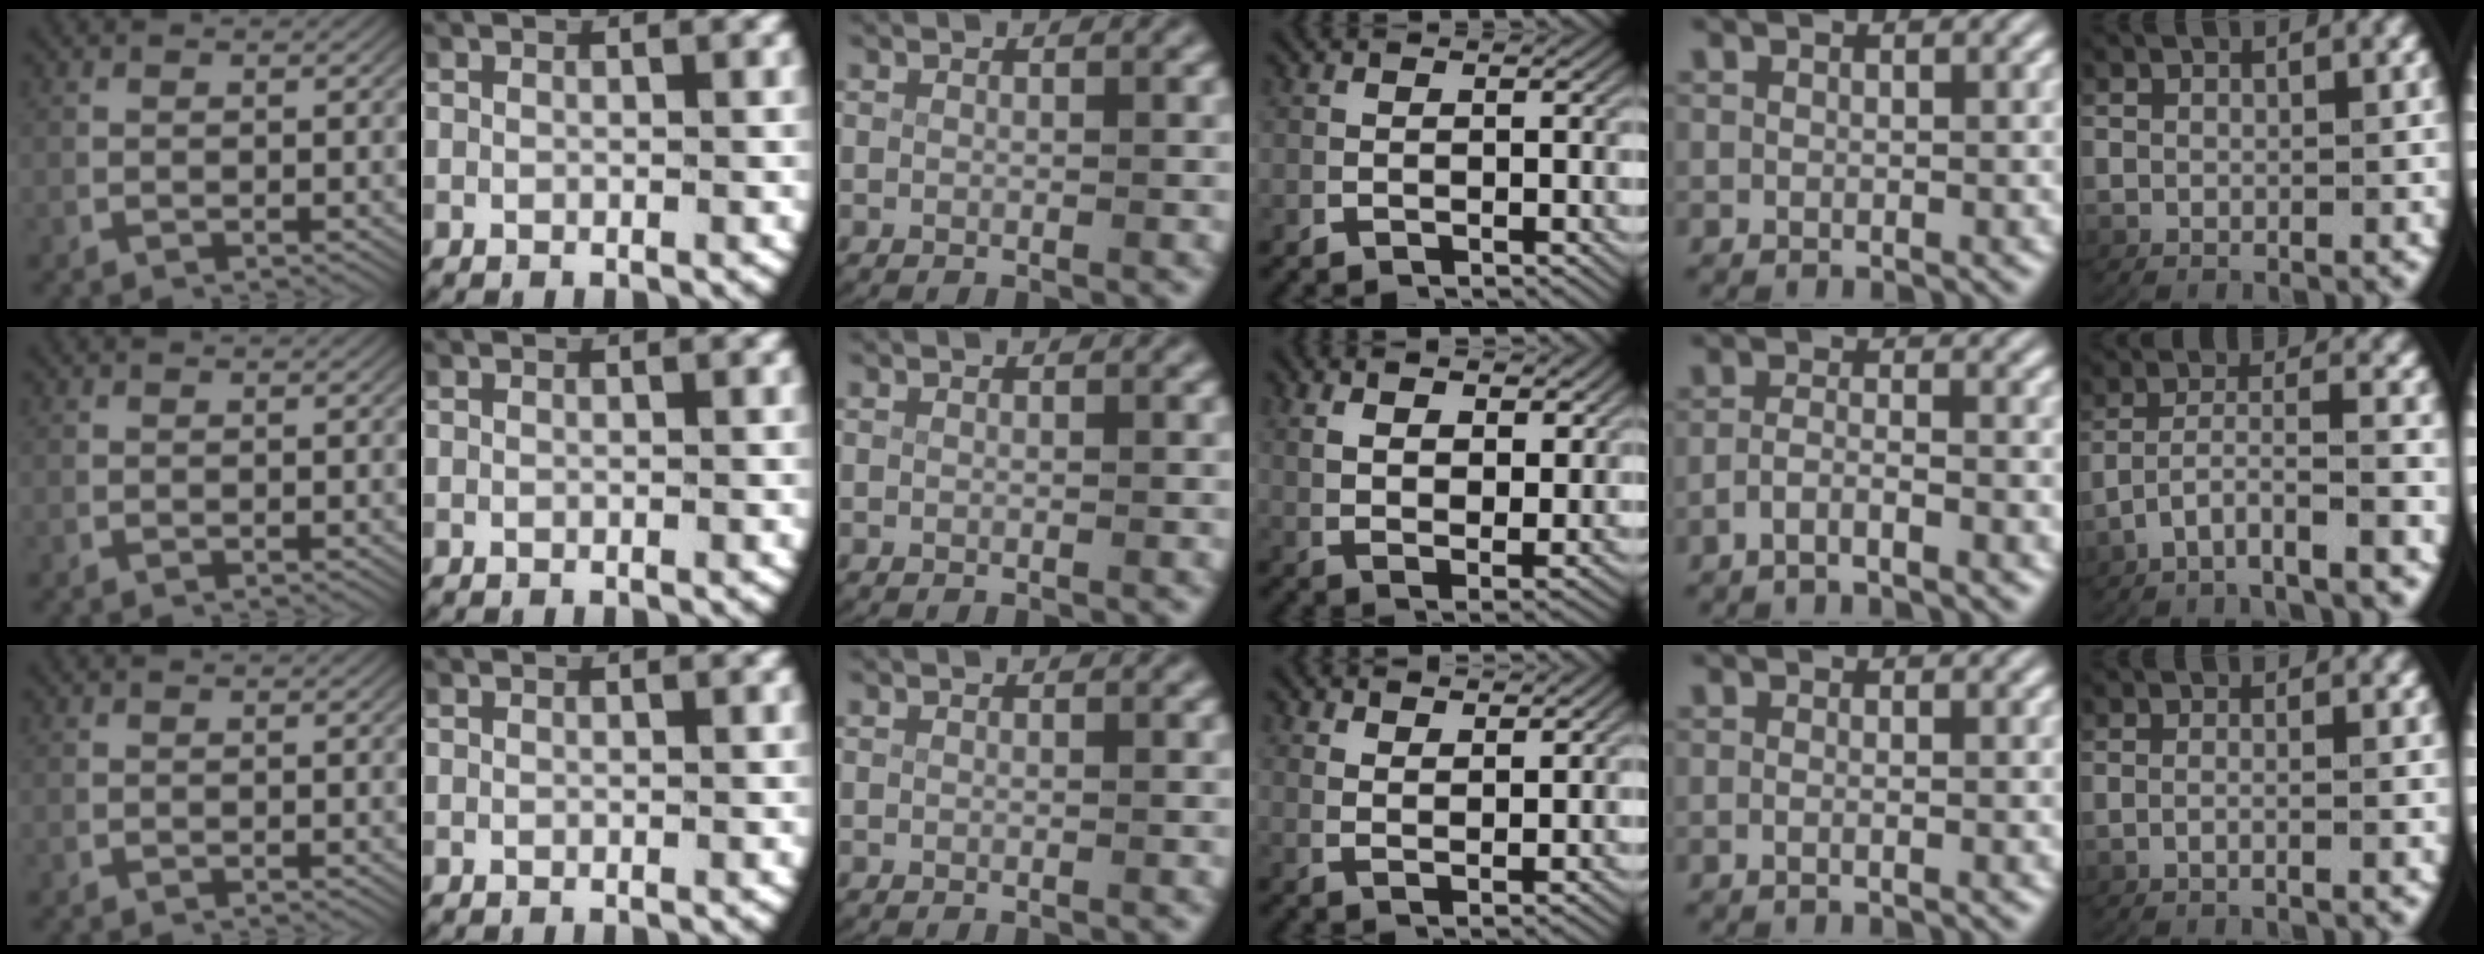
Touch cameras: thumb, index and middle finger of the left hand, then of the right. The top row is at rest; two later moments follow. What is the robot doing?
{"motion": "lift_and_place", "object": "towel"}